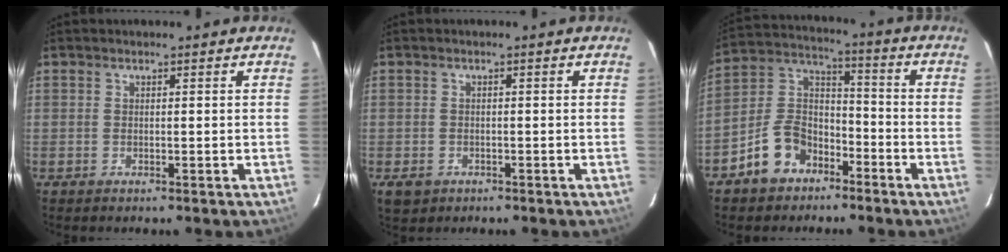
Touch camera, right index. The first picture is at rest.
{"total": 3.2, "force": [-1.7, 2.6, 0.8], "torque": [-0.018, 0.000, -0.020]}
{"total": 10.0, "force": [-6.0, 6.7, 4.5], "torque": [-0.105, 0.025, -0.109]}